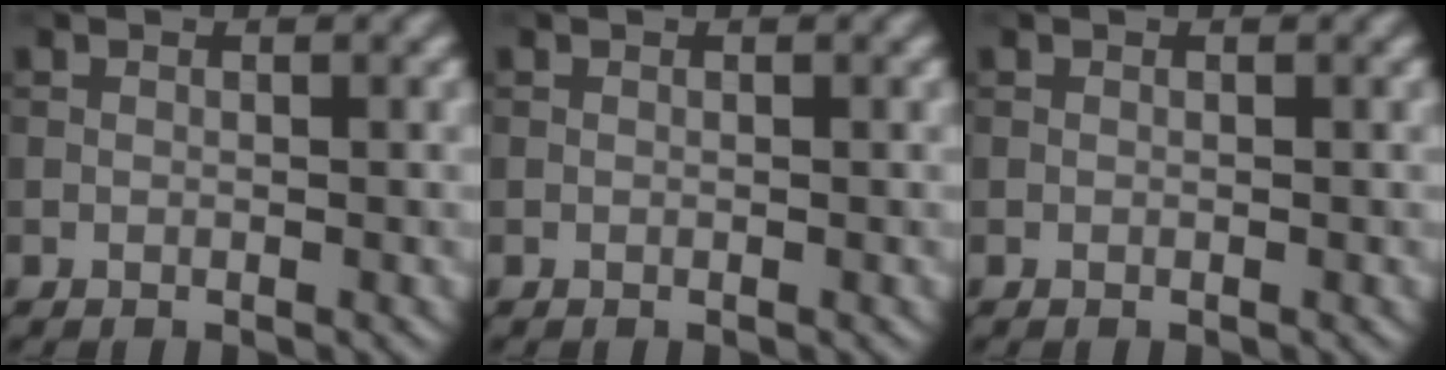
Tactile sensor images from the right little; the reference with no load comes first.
{"total": 0.0}
{"total": 0.0}